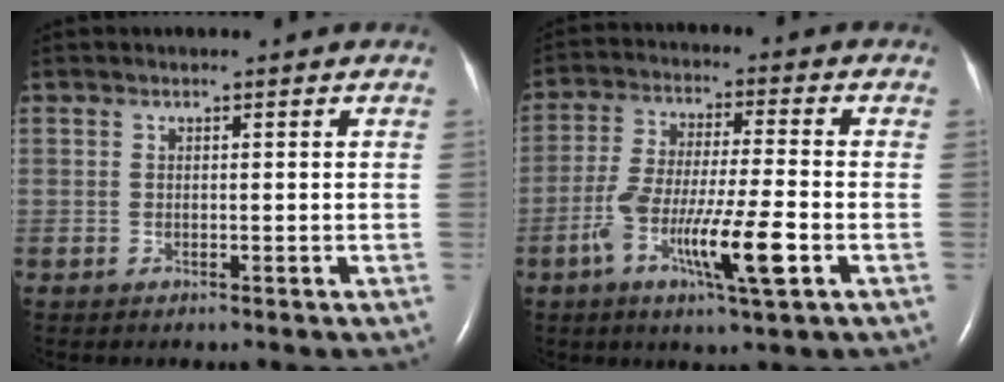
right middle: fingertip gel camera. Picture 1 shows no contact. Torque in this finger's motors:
{"motor_torque": [1.41, -0.73, 0.40, 0.20]}